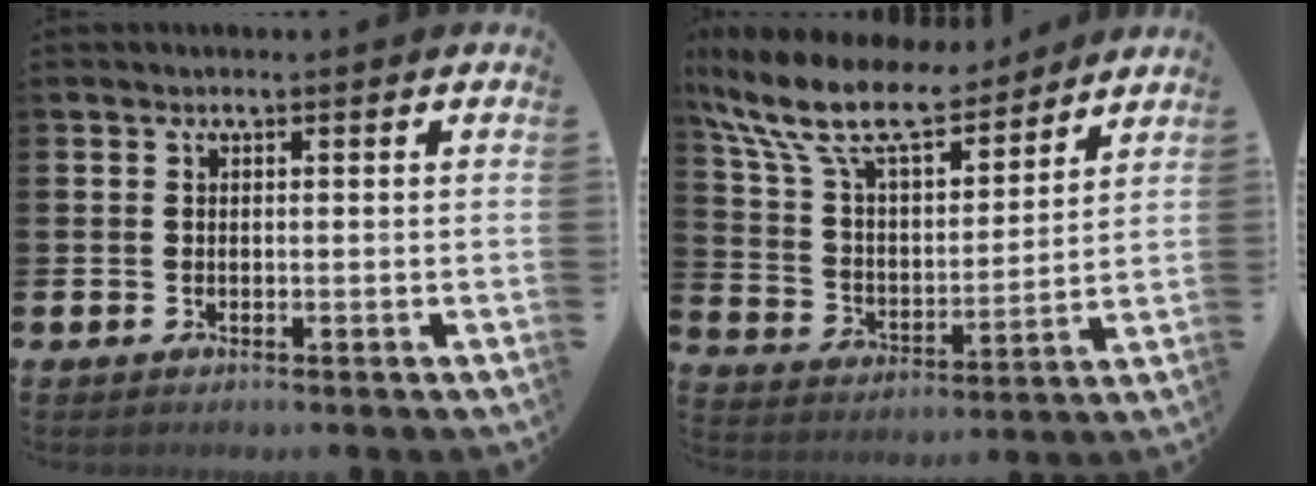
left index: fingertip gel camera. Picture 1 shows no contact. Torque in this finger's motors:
{"motor_torque": [1.75, -0.38, 0.49, 0.21]}